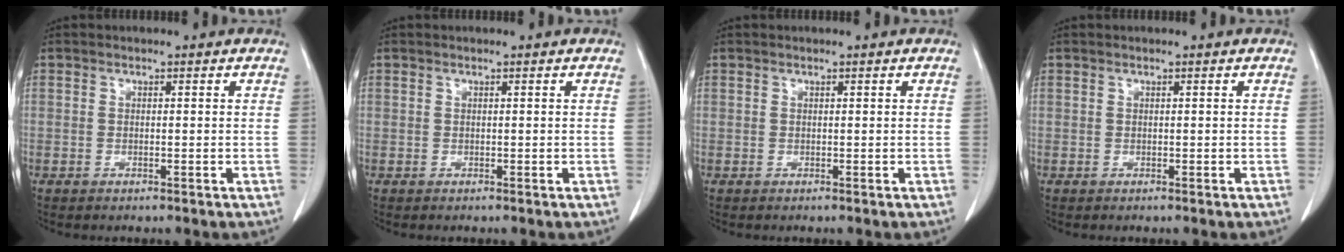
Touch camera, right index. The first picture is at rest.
{"total": 0.0}
{"total": 0.0}
{"total": 0.0}